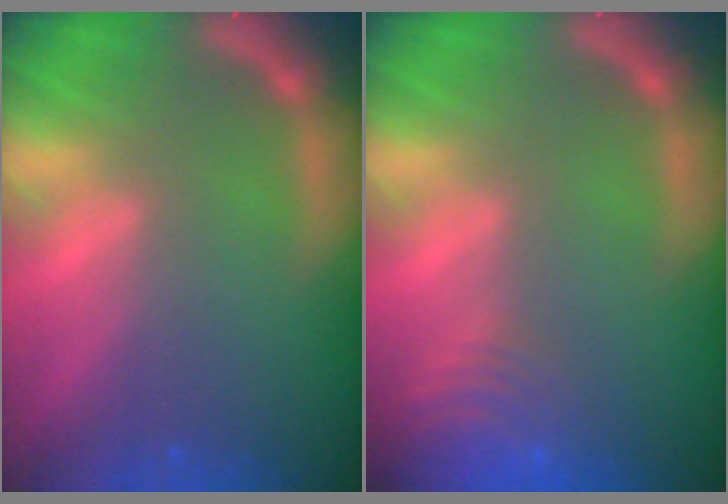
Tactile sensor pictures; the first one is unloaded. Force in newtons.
{"total": 9.0}